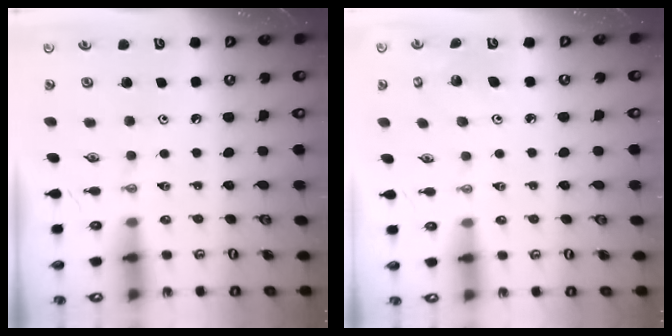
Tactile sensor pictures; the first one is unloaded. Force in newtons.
{"total": 3.5, "press": 3.5, "slide": 0.2}